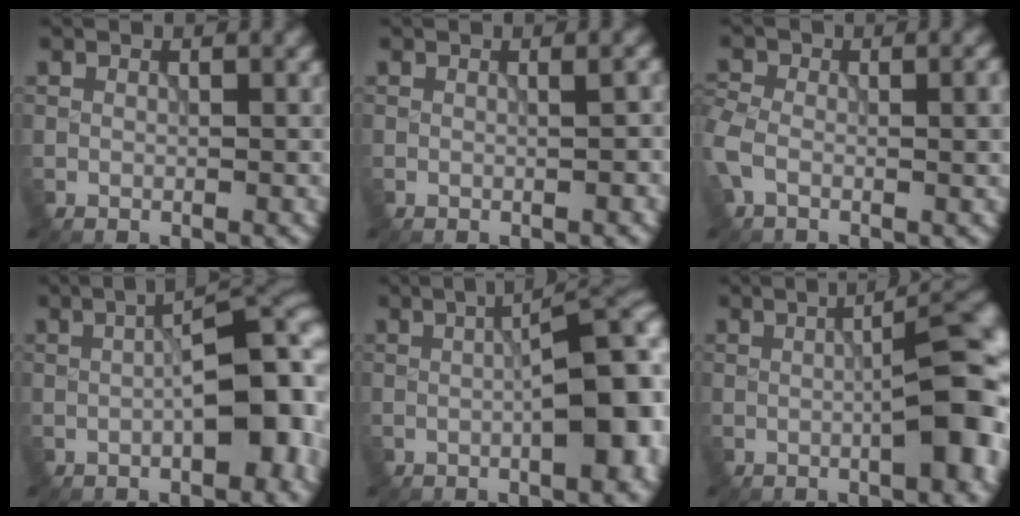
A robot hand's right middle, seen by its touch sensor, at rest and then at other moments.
{"total": 1.2, "force": [0.1, 0.2, 1.2], "torque": [-0.015, 0.005, 0.001]}
{"total": 5.6, "force": [-0.5, 3.3, 4.5], "torque": [-0.086, -0.004, -0.016]}
{"total": 9.0, "force": [-0.8, 3.7, 8.2], "torque": [-0.079, 0.007, -0.014]}
{"total": 8.2, "force": [-0.4, 2.1, 7.9], "torque": [-0.091, 0.003, -0.003]}
{"total": 8.9, "force": [-0.4, 2.1, 8.6], "torque": [-0.089, 0.007, -0.003]}